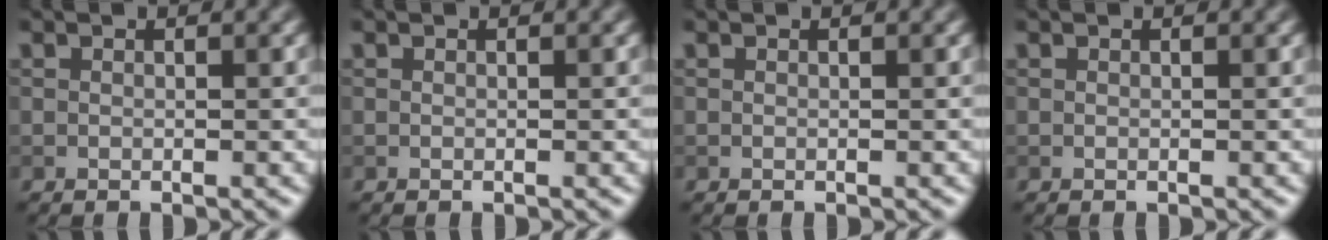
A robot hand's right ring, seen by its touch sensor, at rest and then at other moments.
{"total": 0.0}
{"total": 0.0}
{"total": 0.0}